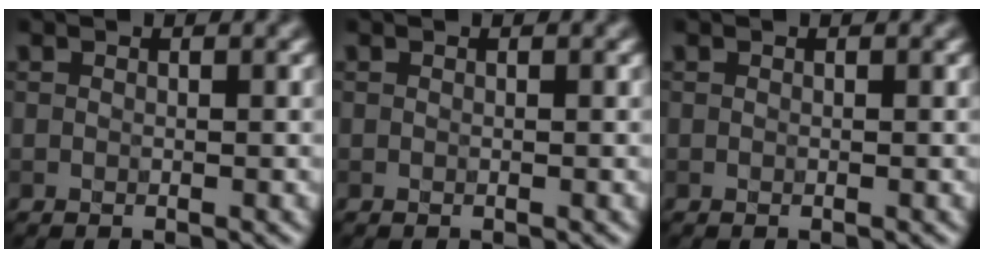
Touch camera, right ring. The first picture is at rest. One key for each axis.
{"total": 0.0}
{"total": 0.0}